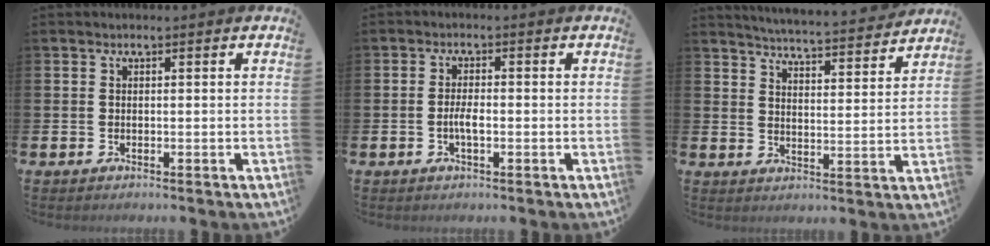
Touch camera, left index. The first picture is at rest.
{"total": 2.3, "force": [-0.6, 0.7, 2.1], "torque": [-0.036, 0.002, -0.011]}
{"total": 5.2, "force": [5.1, -0.2, 0.8], "torque": [-0.032, -0.043, 0.086]}